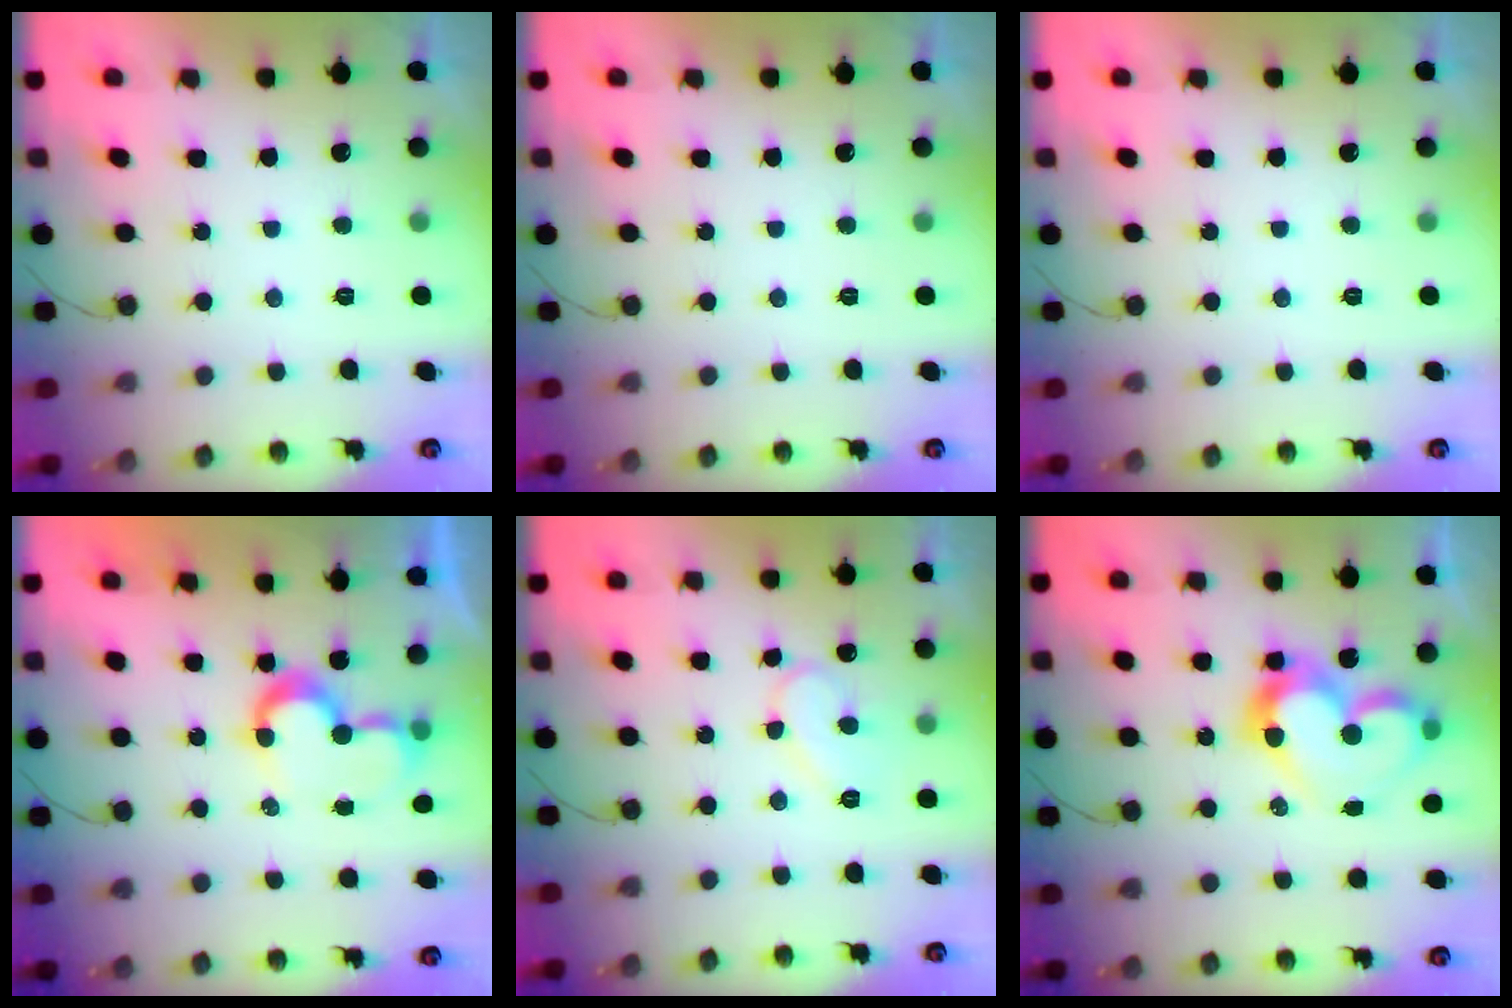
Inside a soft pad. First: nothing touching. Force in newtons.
{"total": 0.0}
{"total": 0.0}
{"total": 9.7, "press": 9.7, "slide": 0.7}
{"total": 9.1, "press": 9.1, "slide": 0.8}
{"total": 14.6, "press": 14.2, "slide": 3.1}